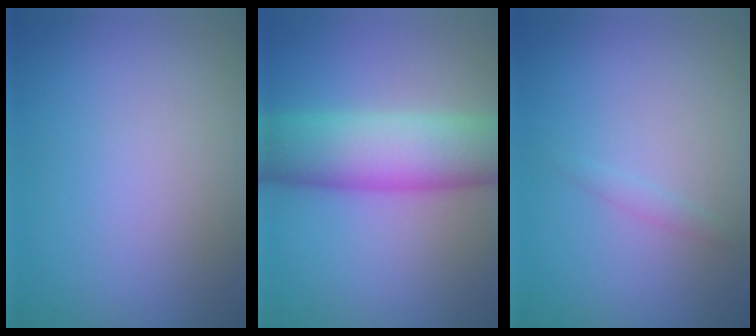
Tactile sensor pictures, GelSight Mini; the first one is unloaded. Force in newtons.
{"total": 8.3, "press": 8.3, "slide": 0.2}
{"total": 0.7, "press": 0.7, "slide": 0.0}